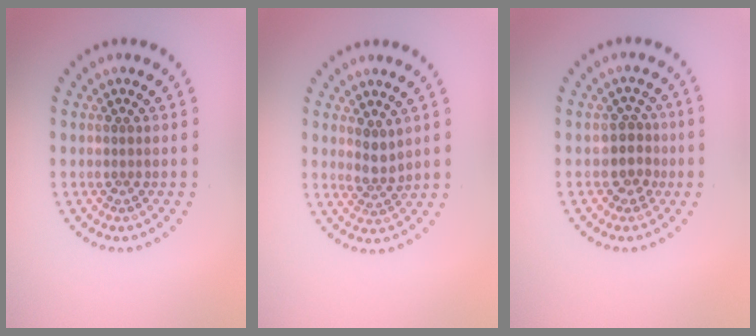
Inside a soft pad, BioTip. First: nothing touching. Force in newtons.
{"total": 1.9, "press": 1.5, "slide": 1.2}
{"total": 2.3, "press": 1.9, "slide": 1.2}